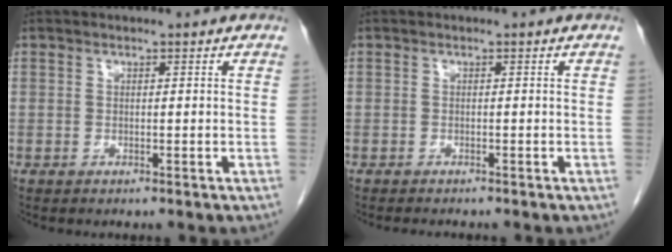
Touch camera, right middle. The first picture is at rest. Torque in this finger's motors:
{"motor_torque": [-0.01, 0.01, 0.00, 0.00]}